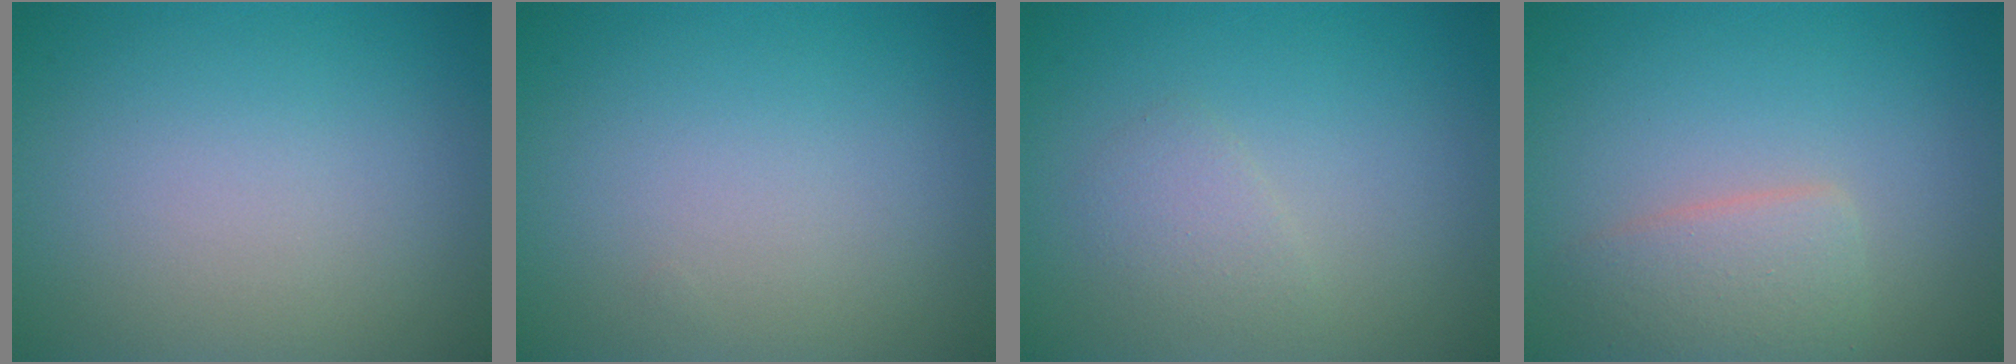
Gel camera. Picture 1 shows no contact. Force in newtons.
{"total": 0.0}
{"total": 1.5, "press": 1.4, "slide": 0.1}
{"total": 2.8, "press": 2.8, "slide": 0.1}